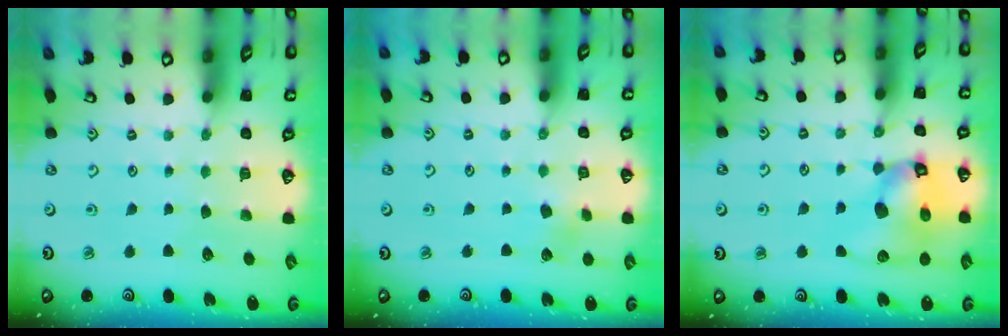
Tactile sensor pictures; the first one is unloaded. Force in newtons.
{"total": 3.4, "press": 3.4, "slide": 0.4}
{"total": 14.6, "press": 14.5, "slide": 2.2}